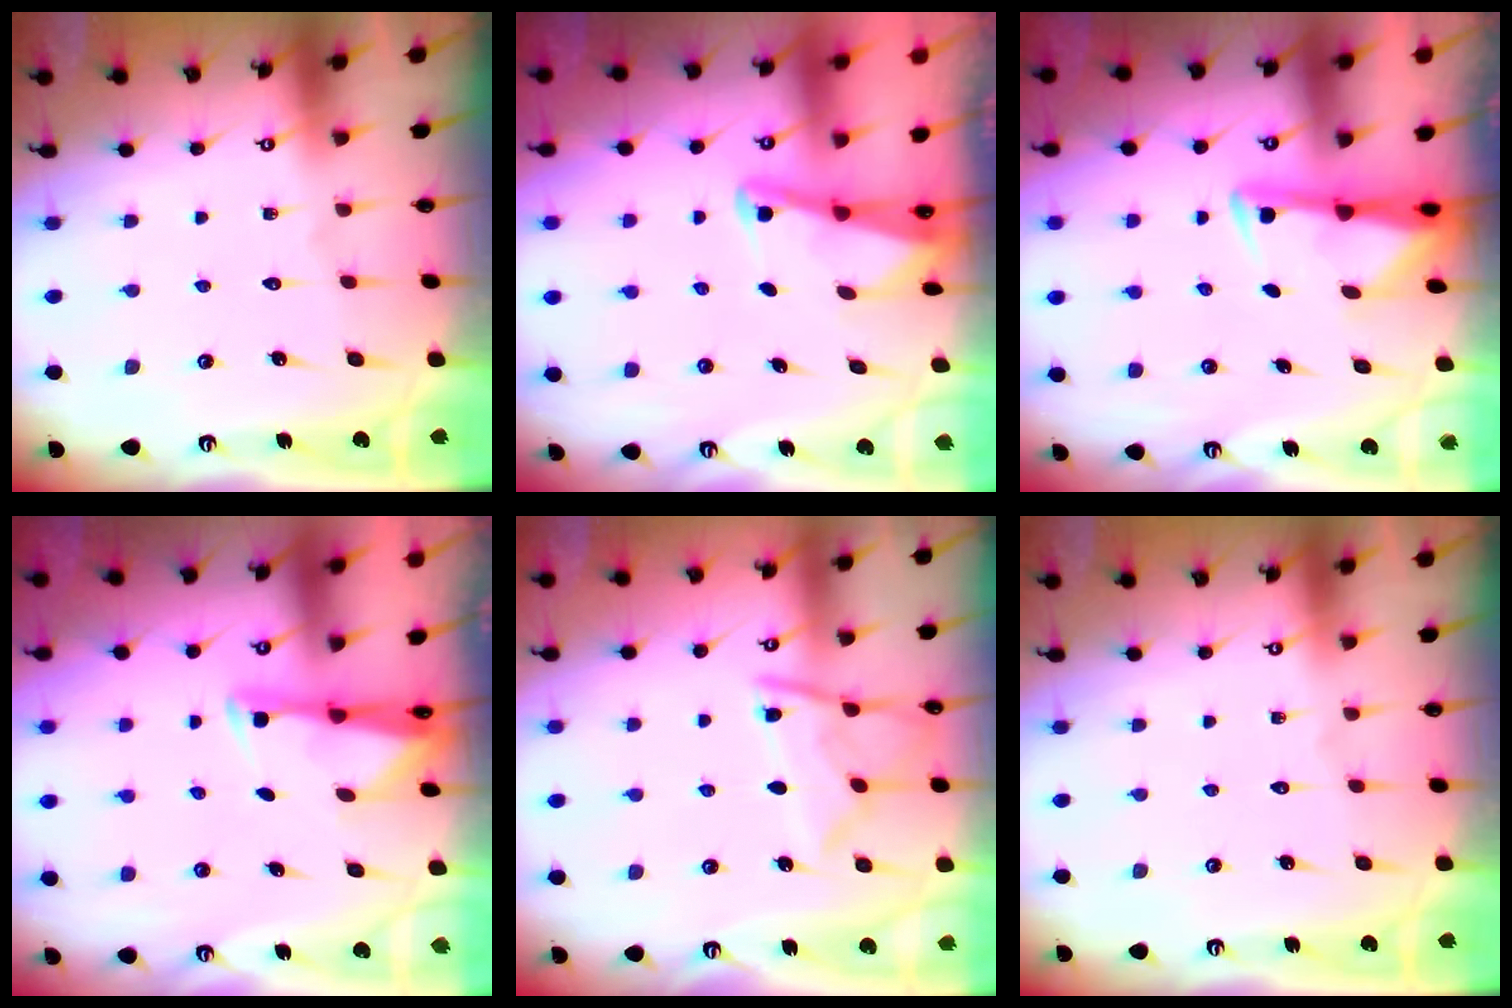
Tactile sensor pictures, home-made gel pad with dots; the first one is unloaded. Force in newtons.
{"total": 2.2, "press": 2.2, "slide": 0.3}
{"total": 2.9, "press": 2.9, "slide": 0.5}
{"total": 2.8, "press": 2.8, "slide": 0.4}
{"total": 10.7, "press": 10.7, "slide": 1.0}
{"total": 0.0}